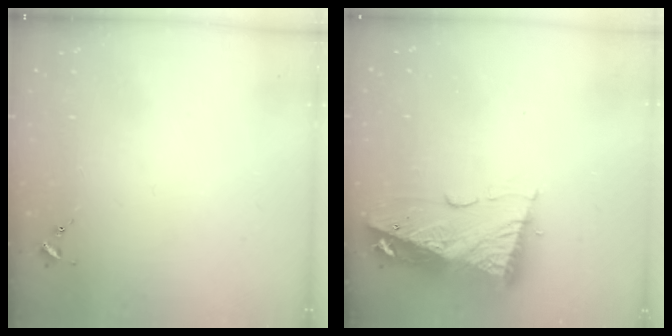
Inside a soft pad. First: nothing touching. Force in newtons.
{"total": 10.8, "press": 10.7, "slide": 1.0}